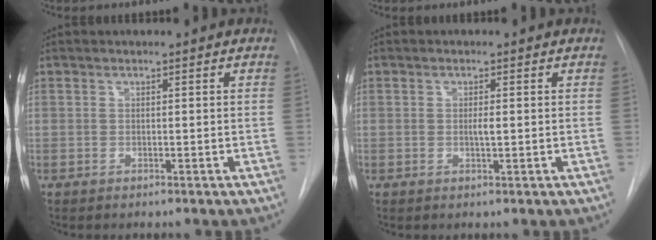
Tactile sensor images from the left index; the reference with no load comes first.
{"total": 1.3, "force": [0.0, 0.2, 1.3], "torque": [-0.023, 0.000, -0.001]}